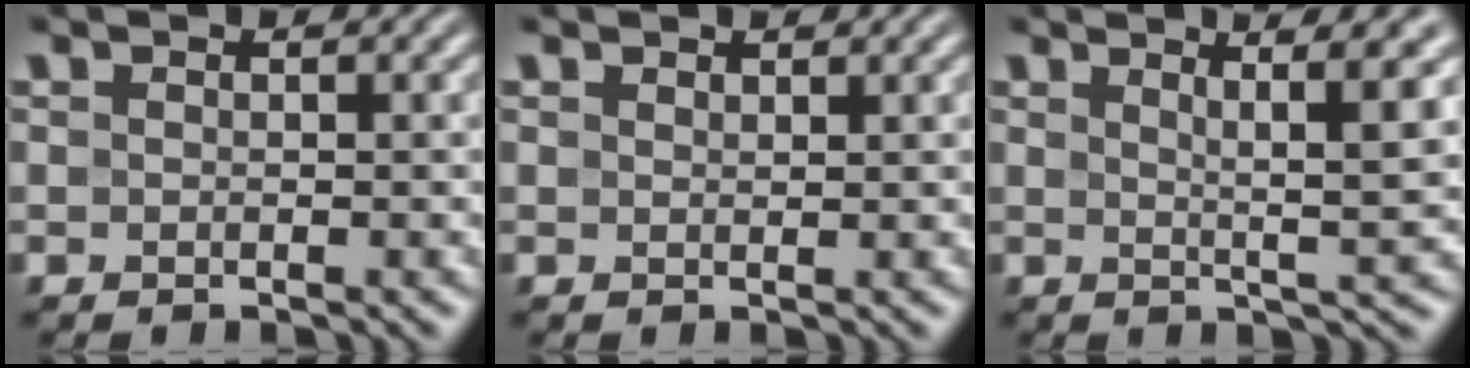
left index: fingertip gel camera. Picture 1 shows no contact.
{"total": 0.9, "force": [0.8, 0.2, 0.1], "torque": [-0.003, -0.001, 0.015]}
{"total": 5.6, "force": [2.7, 0.7, 4.8], "torque": [-0.068, 0.009, 0.046]}